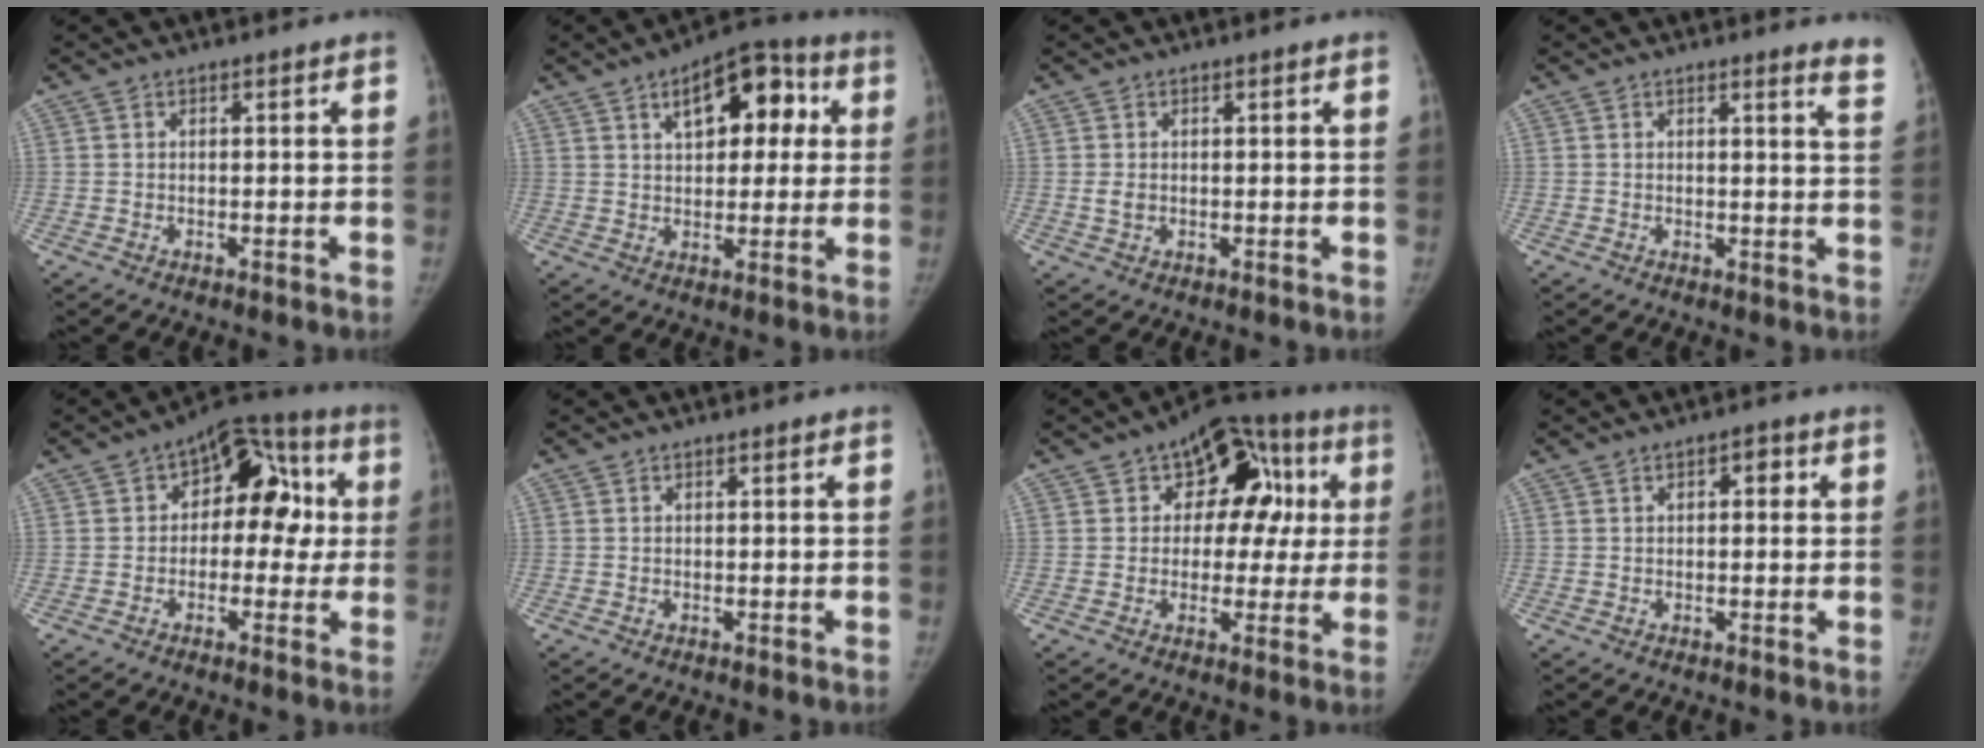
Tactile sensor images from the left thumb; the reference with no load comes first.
{"total": 12.9, "force": [4.3, 7.2, 9.7], "torque": [-0.091, 0.018, 0.058]}
{"total": 1.5, "force": [0.1, 1.1, 1.0], "torque": [-0.012, 0.000, 0.005]}
{"total": 4.4, "force": [4.1, 0.0, 1.7], "torque": [-0.020, -0.031, 0.024]}
{"total": 13.7, "force": [1.8, 9.0, 10.2], "torque": [-0.068, 0.045, 0.012]}
{"total": 0.0}
{"total": 15.5, "force": [3.6, 10.4, 10.8], "torque": [-0.064, 0.032, 0.039]}
{"total": 2.5, "force": [0.8, 1.5, 1.9], "torque": [-0.012, 0.005, 0.006]}